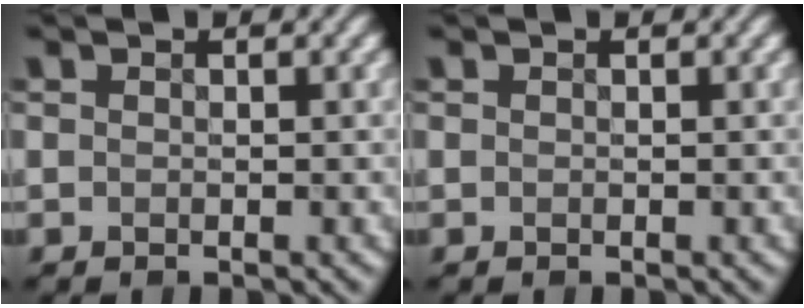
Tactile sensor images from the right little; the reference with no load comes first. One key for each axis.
{"total": 0.0}